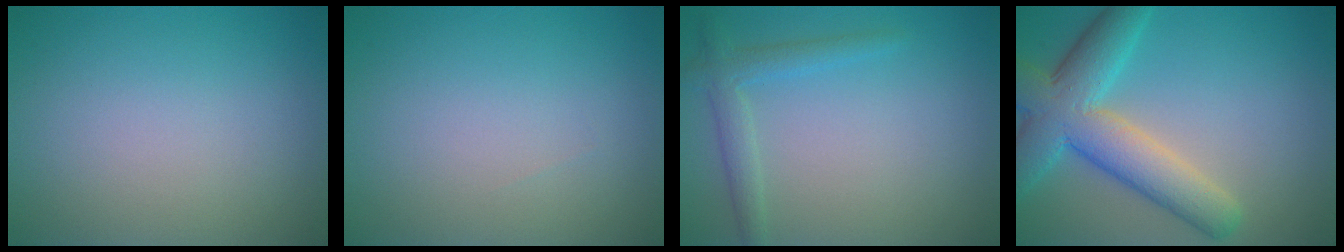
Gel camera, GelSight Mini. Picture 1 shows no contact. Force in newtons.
{"total": 0.0}
{"total": 2.3, "press": 2.3, "slide": 0.1}
{"total": 7.8, "press": 7.8, "slide": 0.5}